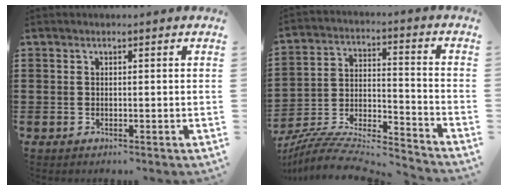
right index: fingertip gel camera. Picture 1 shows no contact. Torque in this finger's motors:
{"motor_torque": [-0.71, 0.59, 0.11, 0.08]}